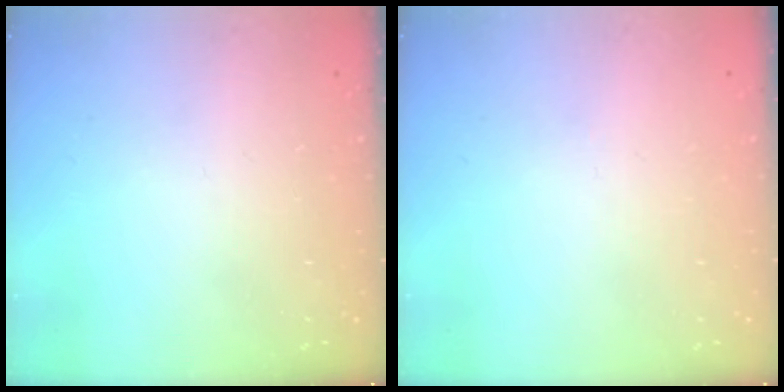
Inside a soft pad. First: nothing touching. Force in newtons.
{"total": 0.0}